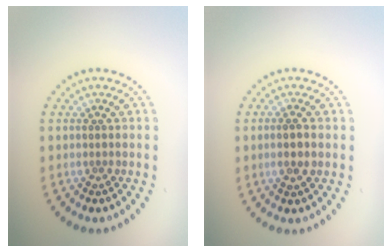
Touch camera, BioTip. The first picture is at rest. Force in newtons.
{"total": 1.5, "press": 1.4, "slide": 0.5}